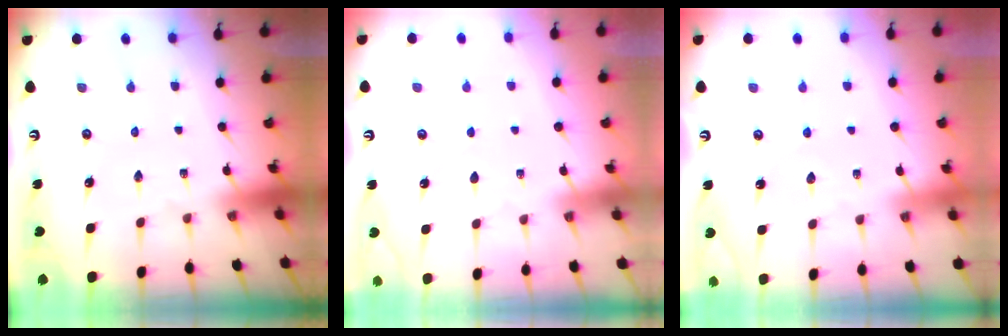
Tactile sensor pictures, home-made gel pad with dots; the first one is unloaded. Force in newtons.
{"total": 2.1, "press": 2.0, "slide": 0.3}
{"total": 1.8, "press": 1.8, "slide": 0.2}